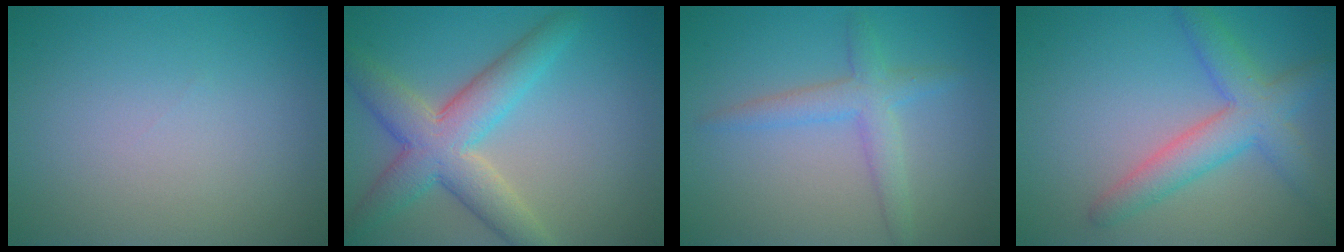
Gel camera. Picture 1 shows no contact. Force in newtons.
{"total": 6.6, "press": 6.5, "slide": 0.4}
{"total": 2.9, "press": 2.9, "slide": 0.1}
{"total": 4.9, "press": 4.9, "slide": 0.2}